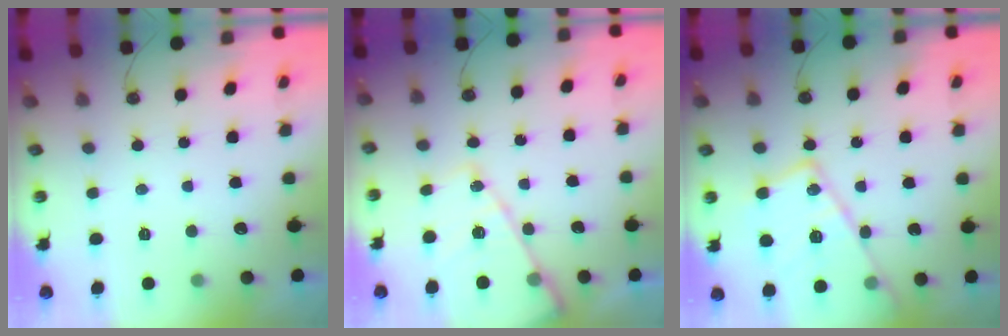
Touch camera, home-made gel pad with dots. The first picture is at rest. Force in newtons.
{"total": 14.3, "press": 14.2, "slide": 1.4}
{"total": 19.1, "press": 19.0, "slide": 1.4}